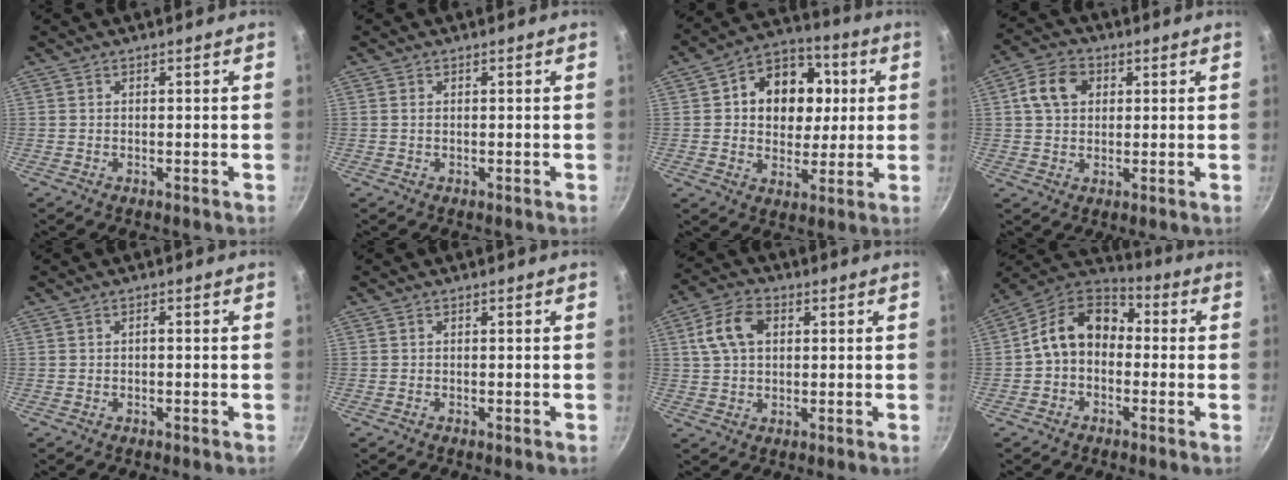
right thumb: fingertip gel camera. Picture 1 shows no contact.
{"total": 0.6, "force": [0.1, 0.3, 0.5], "torque": [-0.009, 0.000, 0.001]}
{"total": 15.7, "force": [2.7, 12.2, 9.5], "torque": [-0.108, 0.010, 0.033]}
{"total": 7.7, "force": [2.0, 5.9, 4.5], "torque": [-0.068, 0.011, 0.026]}
{"total": 0.7, "force": [-0.2, 0.3, 0.6], "torque": [-0.015, 0.007, -0.004]}
{"total": 0.0}
{"total": 8.6, "force": [2.1, 5.8, 6.0], "torque": [-0.106, 0.015, 0.033]}
{"total": 12.3, "force": [-0.3, 9.2, 8.2], "torque": [-0.109, 0.044, -0.029]}